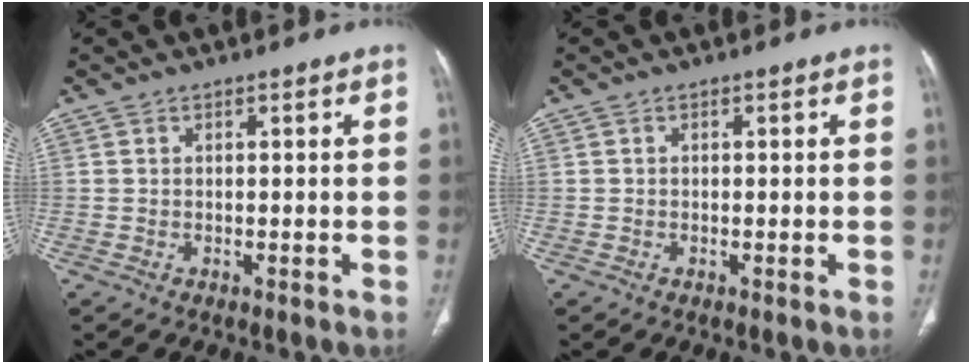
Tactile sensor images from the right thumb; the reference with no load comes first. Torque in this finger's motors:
{"motor_torque": [-0.36, 0.08, -0.25, 0.17, 0.10]}